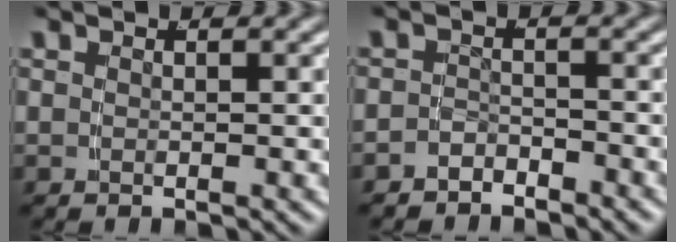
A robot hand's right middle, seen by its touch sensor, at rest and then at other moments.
{"total": 2.8, "force": [-2.6, 1.1, 0.1], "torque": [-0.004, -0.011, -0.041]}